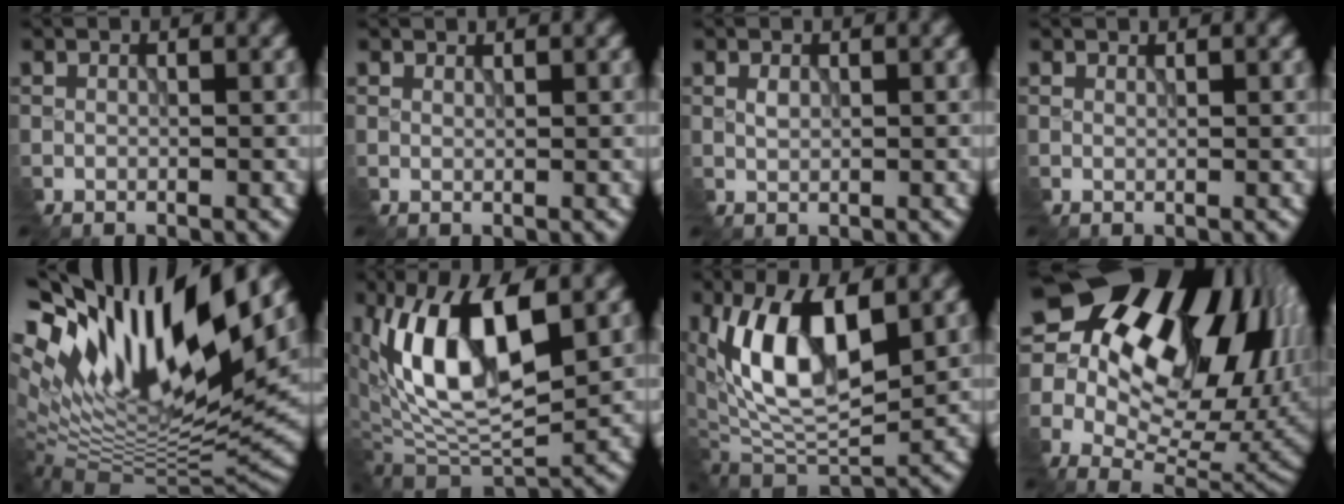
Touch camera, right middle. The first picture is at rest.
{"total": 1.2, "force": [1.1, 0.4, 0.1], "torque": [-0.005, 0.002, 0.018]}
{"total": 0.6, "force": [0.0, 0.4, 0.4], "torque": [-0.012, -0.001, 0.006]}
{"total": 0.9, "force": [0.8, 0.3, 0.1], "torque": [-0.004, 0.000, 0.013]}
{"total": 17.0, "force": [8.2, 6.0, 13.7], "torque": [-0.270, 0.027, 0.139]}
{"total": 10.7, "force": [2.4, 5.1, 9.1], "torque": [-0.156, -0.002, 0.044]}
{"total": 9.8, "force": [2.1, 5.0, 8.2], "torque": [-0.145, -0.002, 0.034]}
{"total": 19.3, "force": [6.6, 12.5, 13.2], "torque": [-0.189, 0.019, 0.133]}